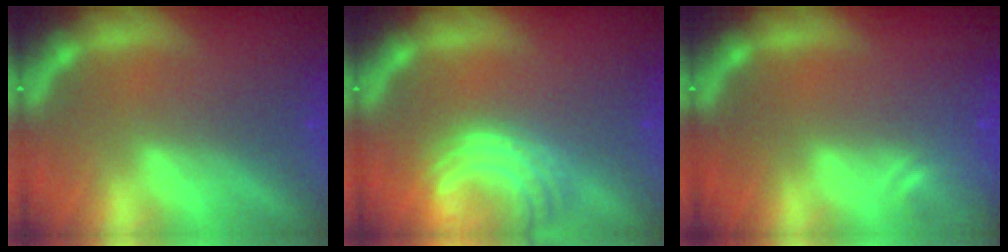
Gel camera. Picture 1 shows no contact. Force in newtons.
{"total": 6.0}
{"total": 1.9}